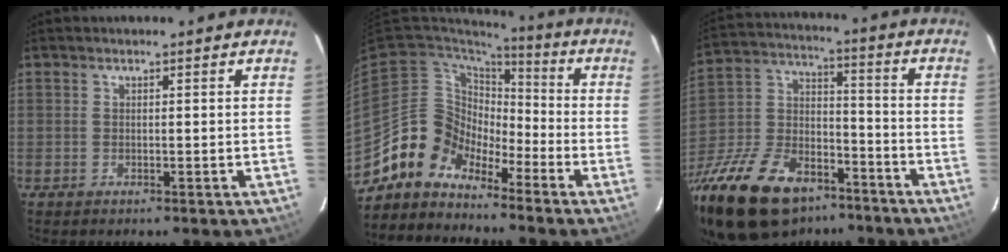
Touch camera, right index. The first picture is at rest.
{"total": 10.2, "force": [-7.6, 6.7, 0.9], "torque": [-0.025, 0.043, -0.160]}
{"total": 29.1, "force": [-19.3, 15.2, 15.6], "torque": [-0.349, 0.001, -0.308]}